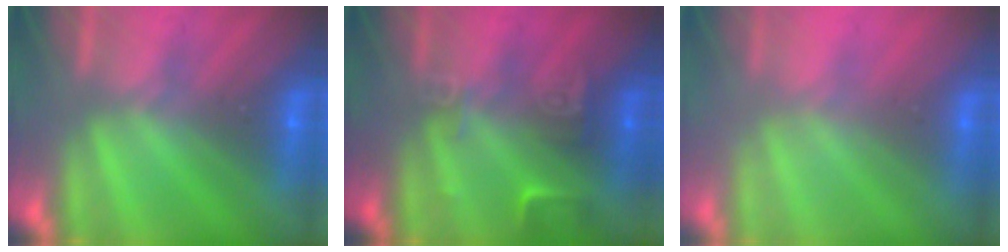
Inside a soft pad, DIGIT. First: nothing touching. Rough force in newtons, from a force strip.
{"total": 2.6}
{"total": 2.5}